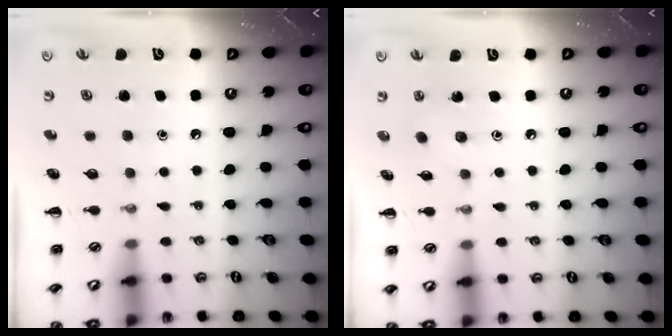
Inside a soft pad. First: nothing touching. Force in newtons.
{"total": 2.6, "press": 2.5, "slide": 0.7}